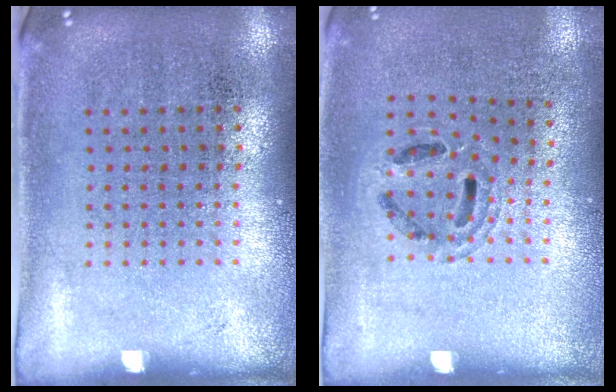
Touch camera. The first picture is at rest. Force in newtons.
{"total": 0.9, "press": 0.9, "slide": 0.1}